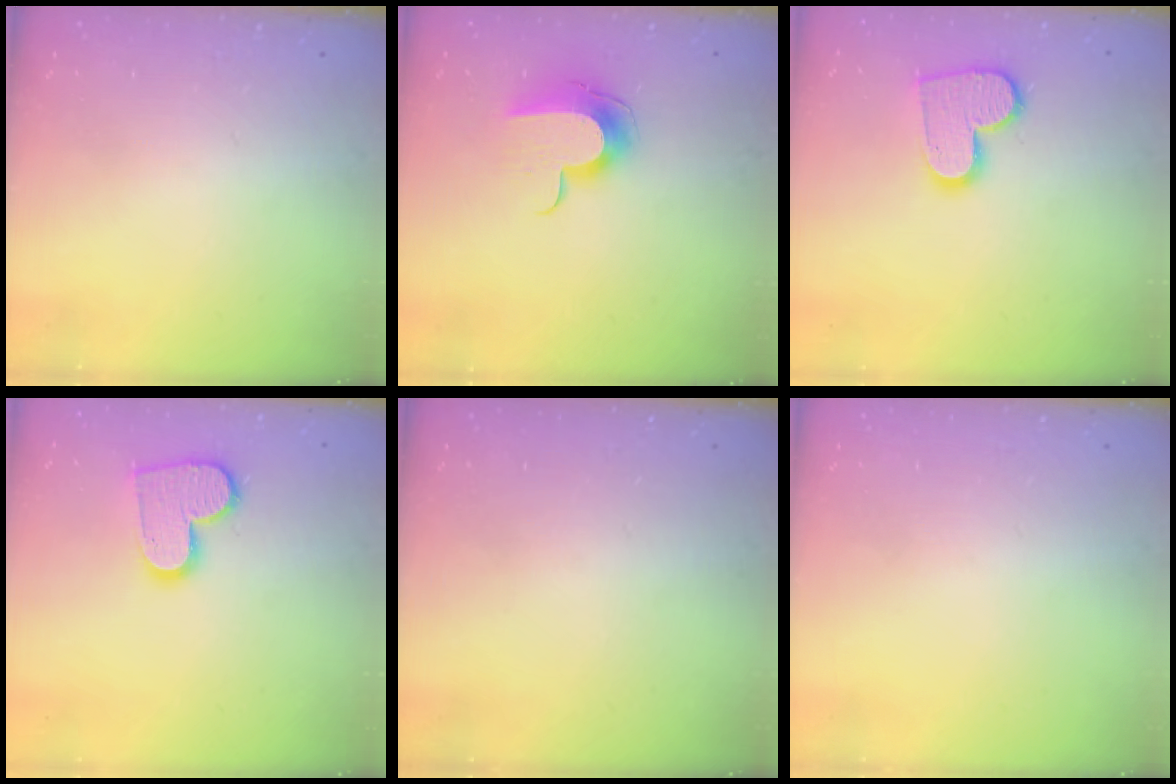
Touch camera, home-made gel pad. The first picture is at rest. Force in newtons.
{"total": 10.2, "press": 10.2, "slide": 0.2}
{"total": 11.8, "press": 11.8, "slide": 0.8}
{"total": 11.8, "press": 11.8, "slide": 0.8}
{"total": 0.0}
{"total": 0.0}